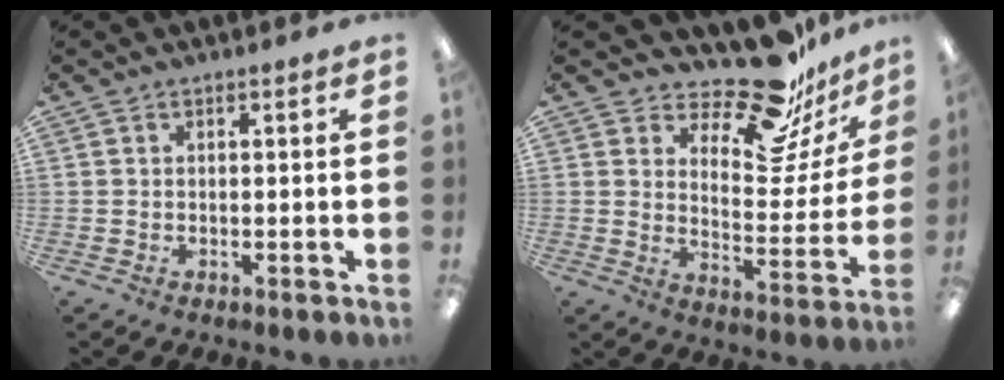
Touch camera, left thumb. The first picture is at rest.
{"total": 17.9, "force": [14.8, 6.4, 7.8], "torque": [-0.110, -0.117, 0.252]}